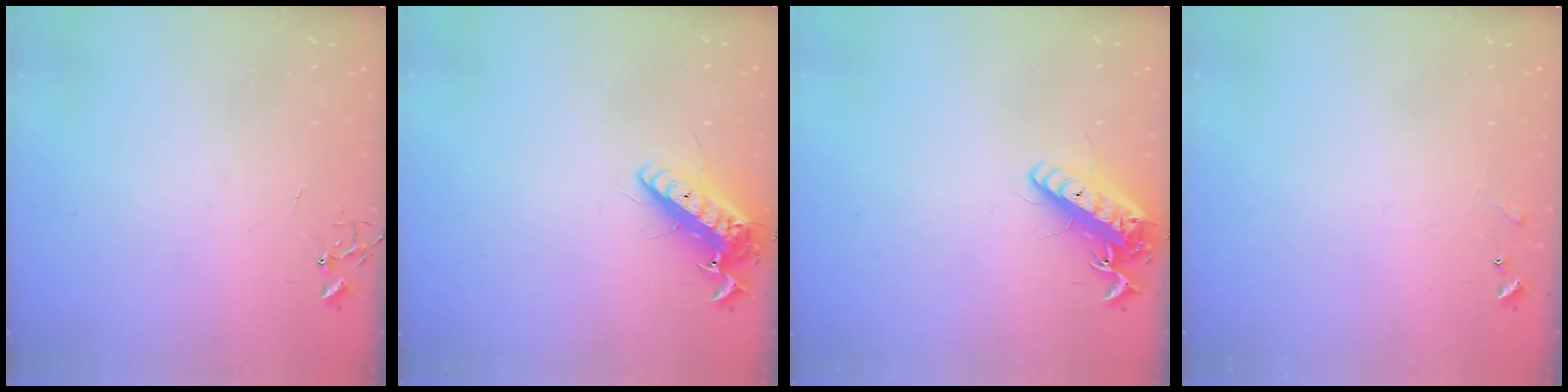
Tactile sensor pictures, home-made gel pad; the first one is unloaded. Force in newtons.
{"total": 14.0, "press": 13.7, "slide": 2.8}
{"total": 14.5, "press": 14.2, "slide": 2.8}
{"total": 5.9, "press": 5.9, "slide": 0.9}